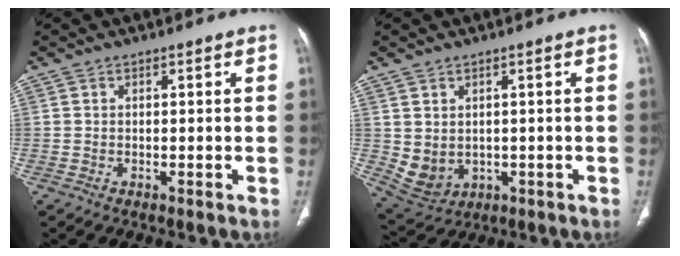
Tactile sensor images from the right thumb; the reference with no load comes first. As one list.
[{"total": 6.2, "force": [0.1, 5.0, 3.7], "torque": [-0.063, -0.004, 0.028]}]